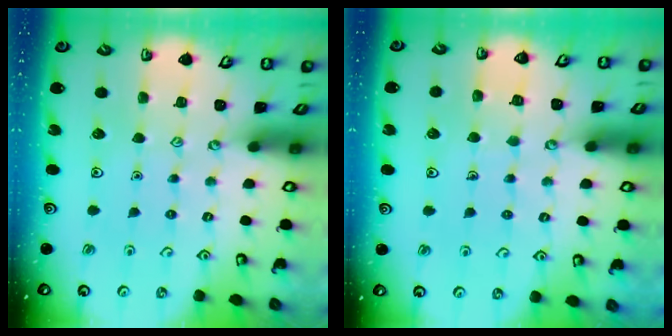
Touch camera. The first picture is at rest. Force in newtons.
{"total": 3.6, "press": 3.6, "slide": 0.3}